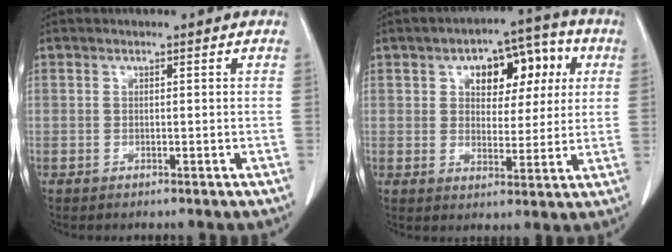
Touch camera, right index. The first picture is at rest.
{"total": 10.6, "force": [3.7, 5.8, 8.1], "torque": [-0.101, 0.036, 0.054]}